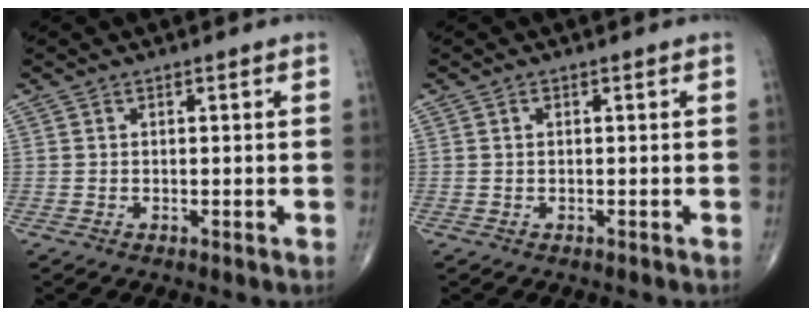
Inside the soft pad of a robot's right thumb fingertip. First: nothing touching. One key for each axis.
{"total": 0.7, "fx": 0.2, "fy": 0.4, "fz": 0.6, "tx": -0.011, "ty": 0.004, "tz": 0.005}